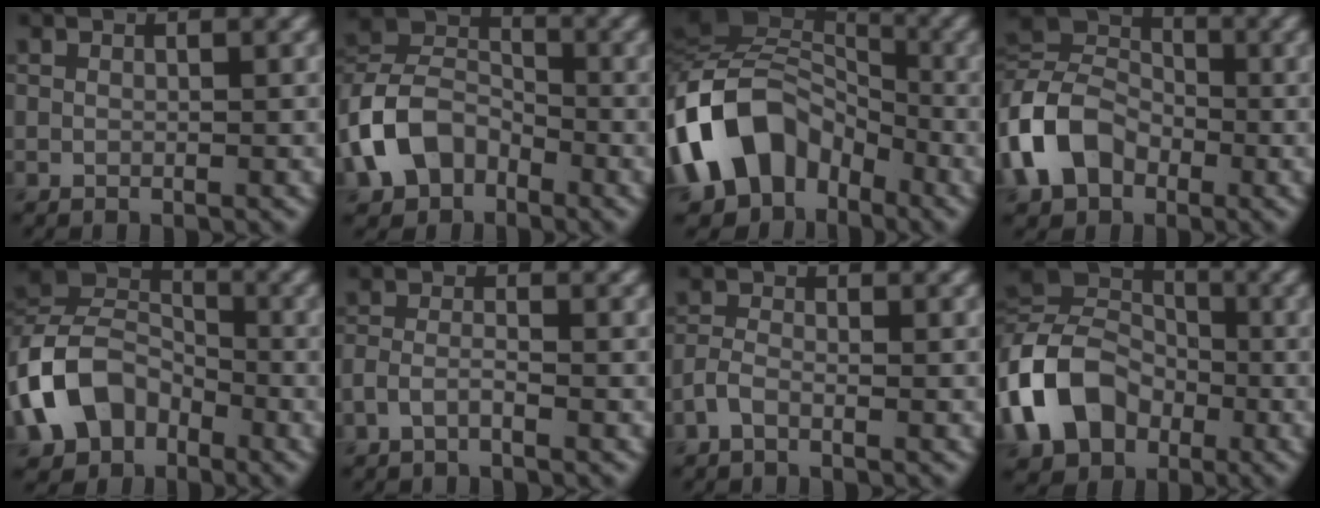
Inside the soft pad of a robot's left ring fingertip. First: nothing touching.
{"total": 7.2, "force": [-3.2, 5.4, 3.6], "torque": [-0.070, 0.007, -0.079]}
{"total": 11.6, "force": [-4.7, 8.3, 6.5], "torque": [-0.121, 0.007, -0.105]}
{"total": 7.6, "force": [-2.7, 5.8, 4.2], "torque": [-0.085, 0.008, -0.075]}
{"total": 8.5, "force": [-3.9, 6.3, 4.2], "torque": [-0.077, 0.001, -0.090]}
{"total": 1.5, "force": [-1.0, 0.5, 1.0], "torque": [-0.024, 0.003, -0.026]}
{"total": 1.5, "force": [-1.0, 0.6, 0.9], "torque": [-0.022, 0.002, -0.027]}
{"total": 9.7, "force": [-3.4, 7.5, 5.2], "torque": [-0.109, 0.001, -0.083]}